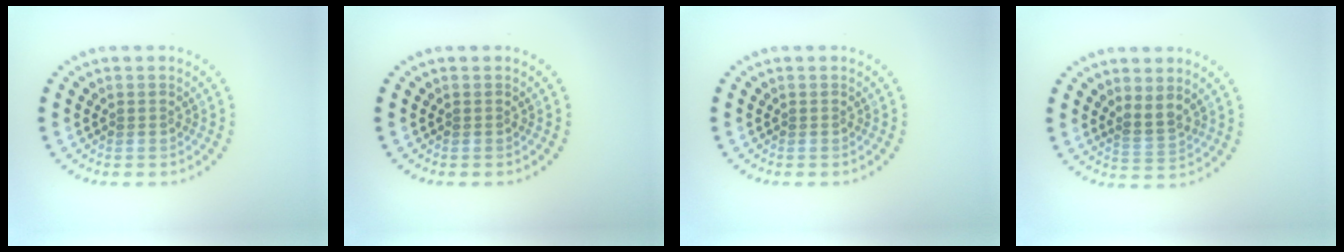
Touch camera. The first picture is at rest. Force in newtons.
{"total": 0.0}
{"total": 0.0}
{"total": 1.9, "press": 1.6, "slide": 1.0}